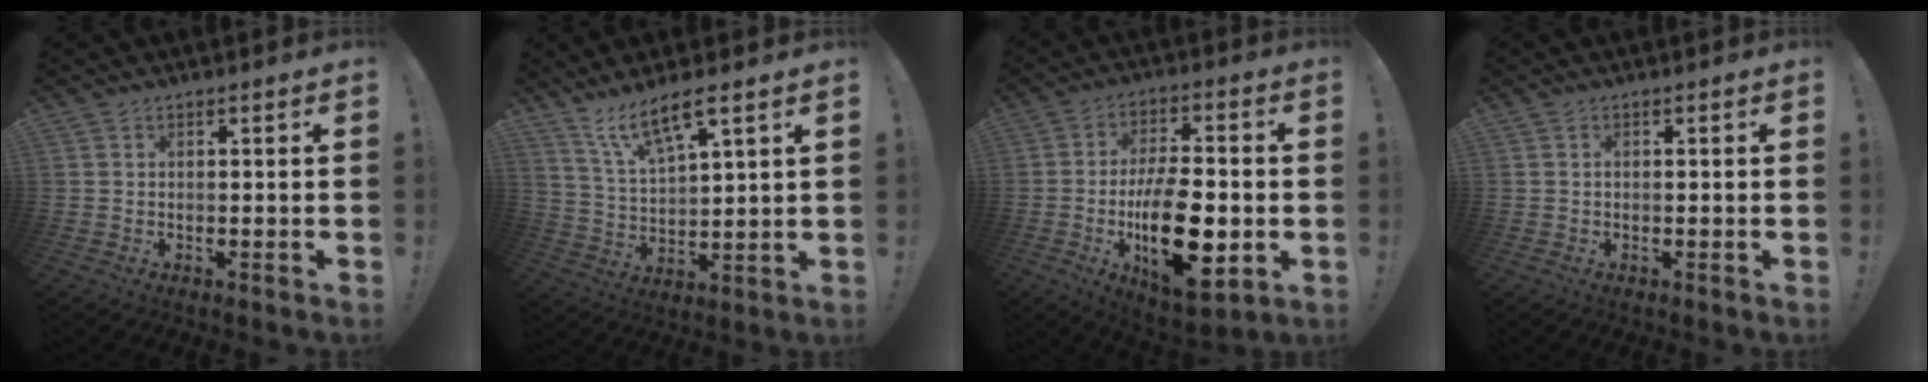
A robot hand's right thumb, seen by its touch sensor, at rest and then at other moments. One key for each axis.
{"total": 10.1, "fx": 7.5, "fy": 2.1, "fz": 6.3, "tx": -0.116, "ty": -0.038, "tz": 0.133}
{"total": 21.2, "fx": -4.3, "fy": 9.9, "fz": 18.3, "tx": -0.311, "ty": 0.006, "tz": -0.057}
{"total": 0.0}